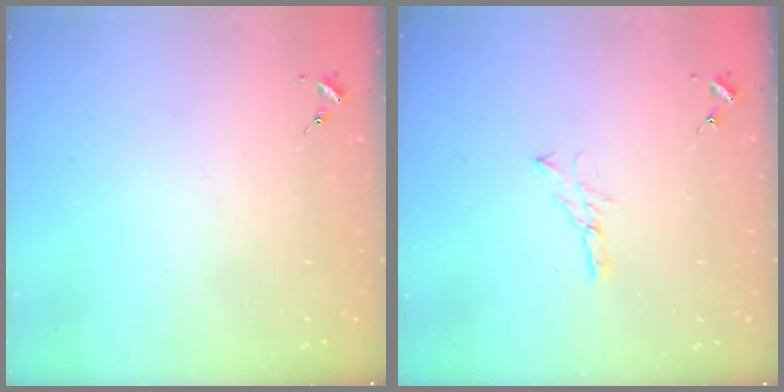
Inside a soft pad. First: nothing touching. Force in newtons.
{"total": 5.1, "press": 5.1, "slide": 0.1}